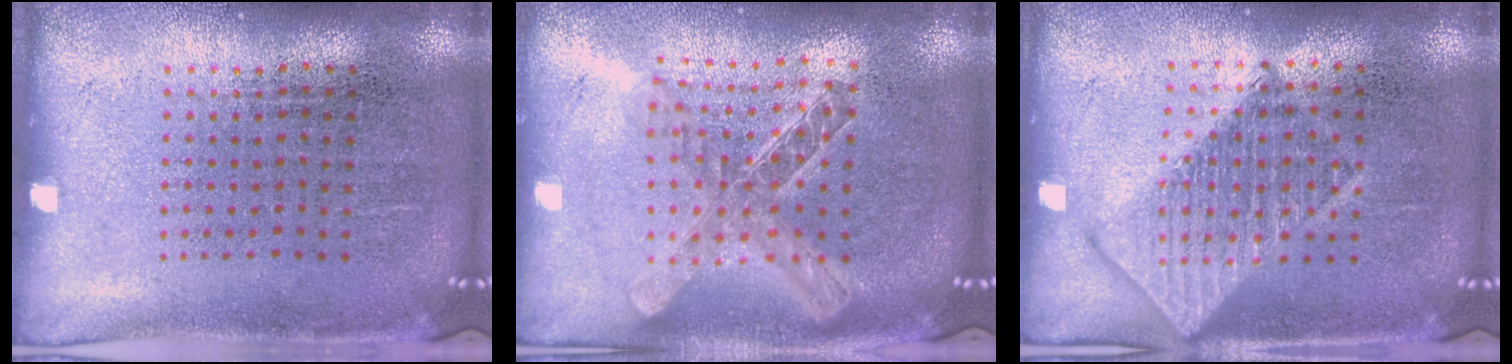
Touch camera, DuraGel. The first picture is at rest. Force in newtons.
{"total": 2.0, "press": 1.7, "slide": 1.1}
{"total": 2.9, "press": 2.9, "slide": 0.5}